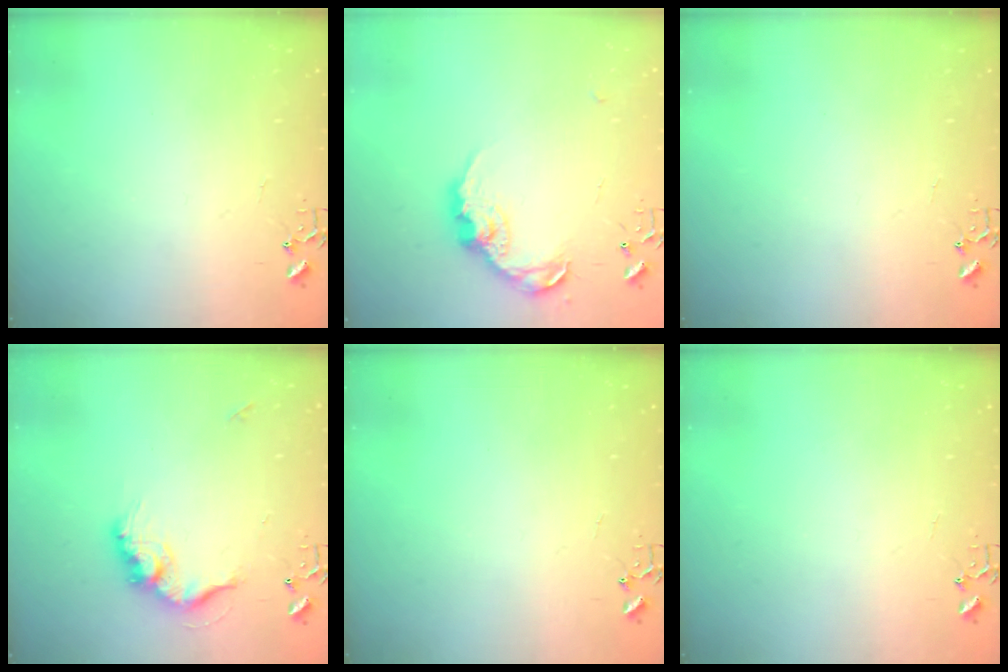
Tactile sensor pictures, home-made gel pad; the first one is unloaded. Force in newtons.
{"total": 13.9, "press": 13.9, "slide": 0.8}
{"total": 0.0}
{"total": 14.3, "press": 14.2, "slide": 1.4}
{"total": 0.0}
{"total": 0.0}